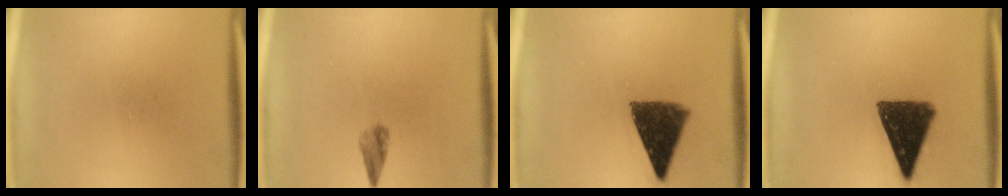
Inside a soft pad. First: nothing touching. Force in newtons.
{"total": 2.0}
{"total": 10.4}
{"total": 12.4}